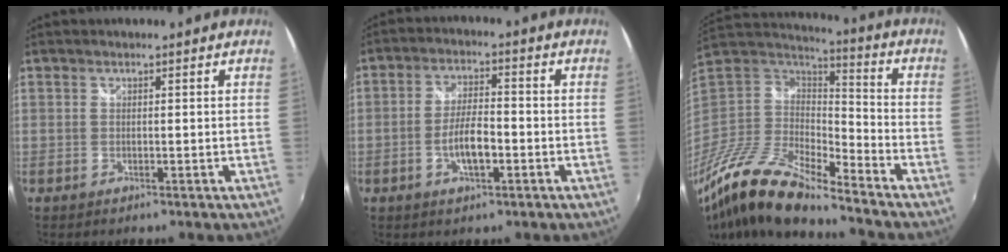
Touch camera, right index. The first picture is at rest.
{"total": 6.1, "force": [-2.2, 2.0, 5.3], "torque": [-0.104, 0.001, -0.038]}
{"total": 18.7, "force": [-13.9, 4.8, 11.5], "torque": [-0.239, -0.033, -0.277]}